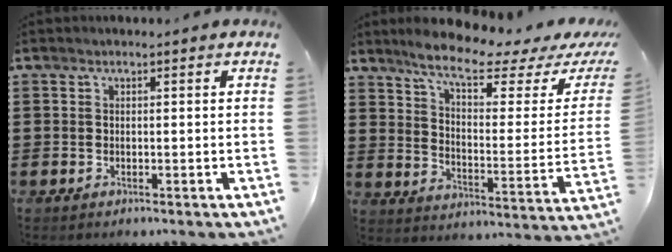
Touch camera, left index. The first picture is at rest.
{"total": 8.7, "force": [6.8, 1.2, 5.2], "torque": [-0.115, -0.041, 0.112]}